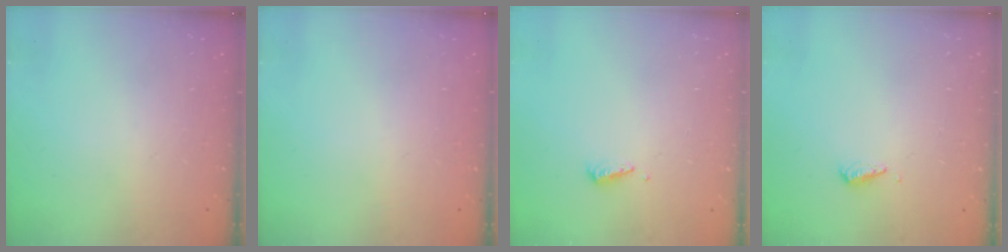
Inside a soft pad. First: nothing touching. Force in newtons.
{"total": 0.0}
{"total": 2.9, "press": 2.9, "slide": 0.4}
{"total": 3.0, "press": 3.0, "slide": 0.2}